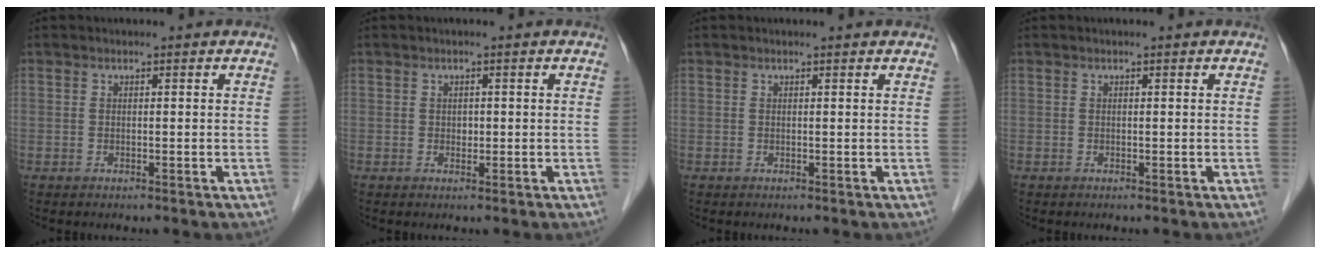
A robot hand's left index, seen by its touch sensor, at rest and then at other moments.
{"total": 0.8, "force": [0.0, 0.7, 0.5], "torque": [-0.008, 0.001, 0.000]}
{"total": 1.4, "force": [1.3, 0.1, 0.4], "torque": [-0.015, 0.005, 0.011]}
{"total": 0.0}